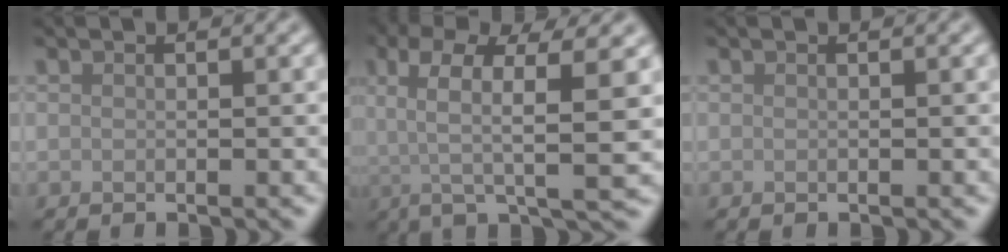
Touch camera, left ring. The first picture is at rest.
{"total": 7.3, "force": [1.0, 2.2, 6.9], "torque": [-0.132, 0.001, 0.009]}
{"total": 0.0}